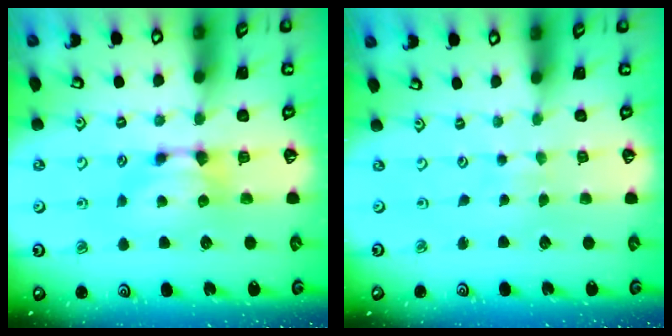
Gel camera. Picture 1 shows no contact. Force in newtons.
{"total": 4.8, "press": 4.8, "slide": 0.2}